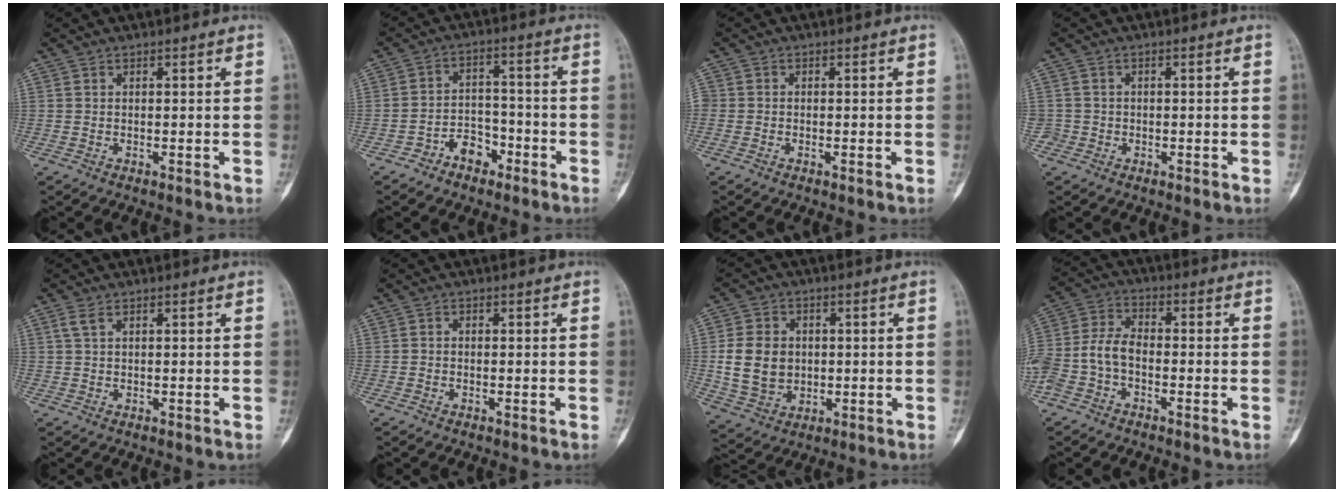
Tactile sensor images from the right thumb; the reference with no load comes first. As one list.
[{"total": 6.3, "force": [-3.8, 4.2, 2.8], "torque": [-0.022, 0.044, -0.065]}, {"total": 1.3, "force": [-0.4, 1.1, 0.6], "torque": [-0.009, 0.002, -0.013]}, {"total": 1.9, "force": [-0.5, 1.8, -0.2], "torque": [0.017, 0.009, -0.013]}, {"total": 1.7, "force": [0.8, 0.7, 1.3], "torque": [-0.037, 0.010, 0.022]}, {"total": 0.5, "force": [-0.2, 0.4, 0.2], "torque": [-0.002, 0.002, -0.010]}, {"total": 10.5, "force": [0.2, 8.5, 6.2], "torque": [-0.092, -0.001, 0.014]}, {"total": 9.0, "force": [-2.8, 5.7, 6.4], "torque": [-0.141, 0.030, -0.060]}]